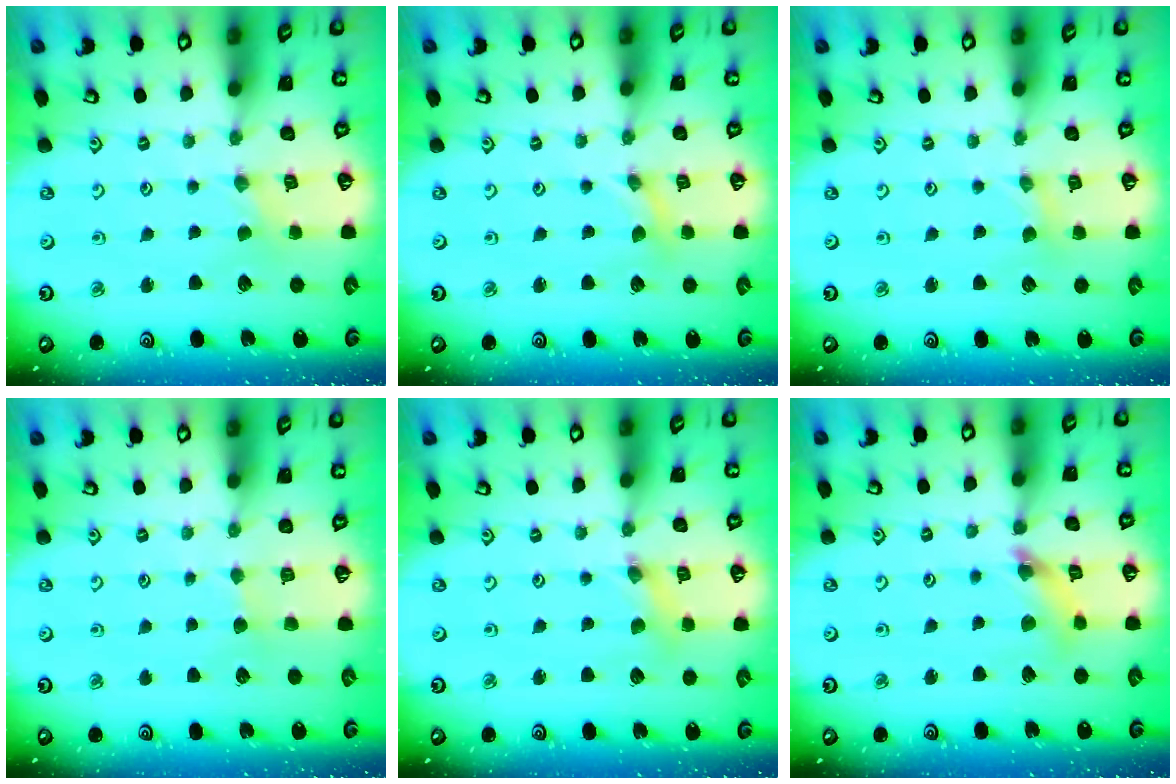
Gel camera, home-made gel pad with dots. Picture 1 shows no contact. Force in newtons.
{"total": 0.0}
{"total": 1.4, "press": 1.4, "slide": 0.2}
{"total": 2.3, "press": 2.2, "slide": 0.4}
{"total": 2.5, "press": 2.5, "slide": 0.3}
{"total": 7.7, "press": 7.7, "slide": 0.7}